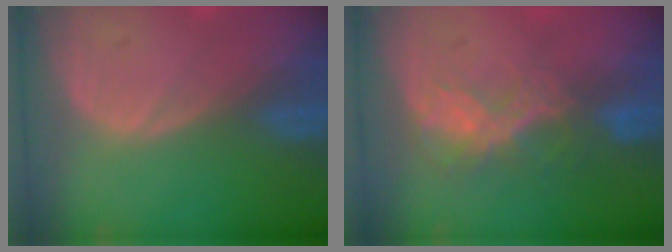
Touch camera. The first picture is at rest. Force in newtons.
{"total": 6.8, "press": 5.8, "slide": 3.4}